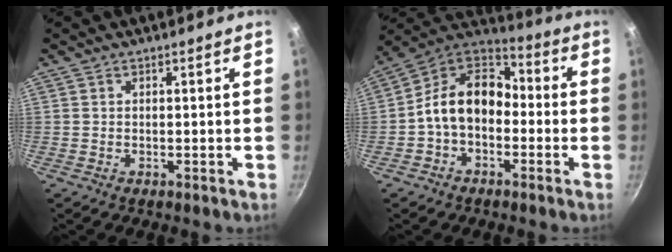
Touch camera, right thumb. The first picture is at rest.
{"total": 13.8, "force": [-2.1, 9.8, 9.5], "torque": [-0.130, 0.054, -0.061]}